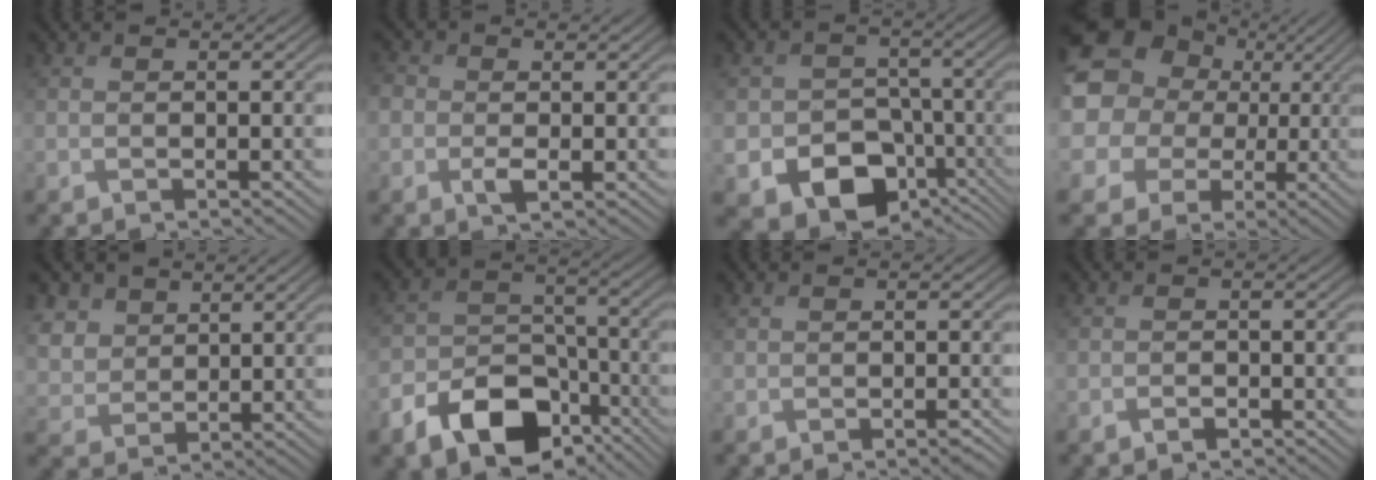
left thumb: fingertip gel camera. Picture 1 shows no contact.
{"total": 3.8, "force": [-0.5, 2.7, 2.6], "torque": [-0.059, -0.002, -0.020]}
{"total": 12.2, "force": [-5.6, 9.4, 5.4], "torque": [-0.100, -0.037, -0.093]}
{"total": 15.4, "force": [4.0, 13.3, 6.5], "torque": [-0.213, 0.027, 0.067]}
{"total": 5.8, "force": [3.0, 4.3, 2.3], "torque": [-0.092, 0.003, 0.056]}
{"total": 12.0, "force": [-7.2, 7.1, 6.6], "torque": [-0.127, -0.014, -0.132]}
{"total": 1.0, "force": [-0.5, 0.3, 0.7], "torque": [-0.010, -0.002, -0.006]}
{"total": 1.0, "force": [-0.7, 0.5, 0.5], "torque": [-0.007, -0.001, -0.014]}